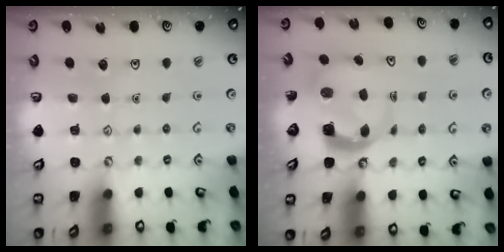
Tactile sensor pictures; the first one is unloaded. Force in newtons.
{"total": 5.3, "press": 5.2, "slide": 0.7}